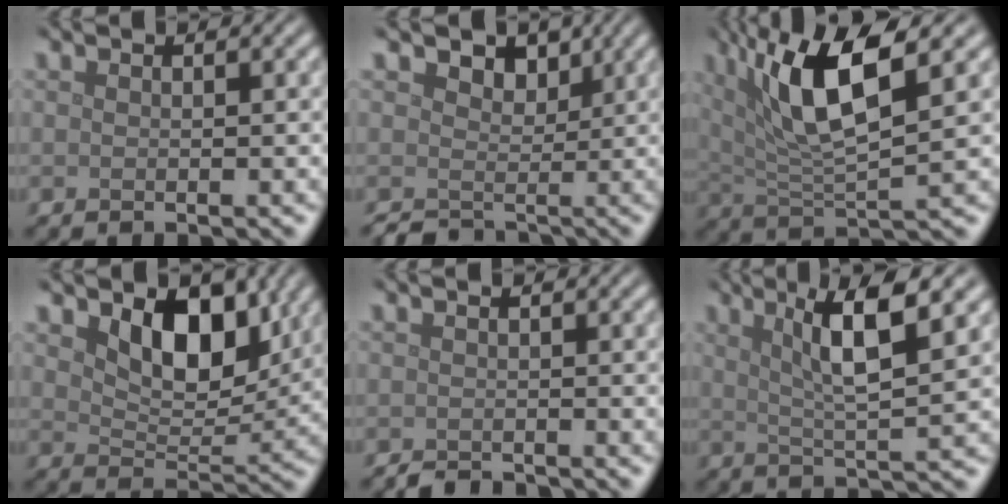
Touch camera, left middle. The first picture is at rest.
{"total": 3.4, "force": [1.2, 2.7, 1.6], "torque": [-0.030, -0.007, 0.010]}
{"total": 8.4, "force": [3.4, 2.2, 7.4], "torque": [-0.132, 0.000, 0.061]}
{"total": 6.0, "force": [2.9, 3.4, 4.0], "torque": [-0.069, -0.015, 0.042]}
{"total": 1.0, "force": [-1.0, 0.2, 0.2], "torque": [-0.003, -0.001, -0.022]}
{"total": 6.6, "force": [2.5, 1.2, 5.9], "torque": [-0.091, 0.005, 0.043]}